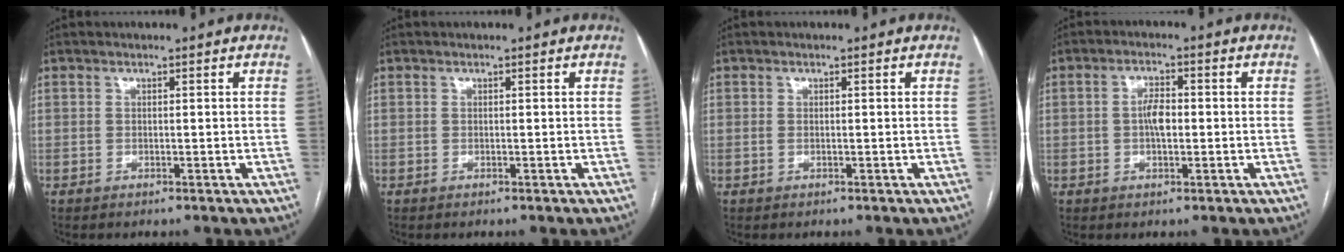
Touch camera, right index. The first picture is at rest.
{"total": 0.0}
{"total": 0.5, "force": [-0.1, 0.3, 0.5], "torque": [-0.012, 0.000, 0.000]}
{"total": 3.6, "force": [-0.2, 1.4, 3.3], "torque": [-0.061, 0.007, -0.004]}